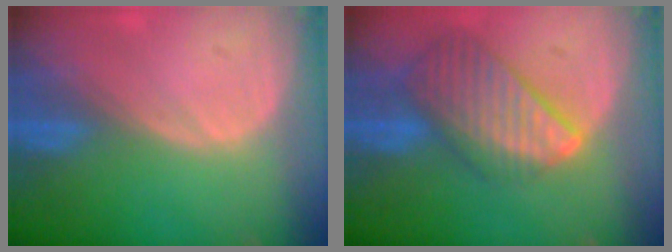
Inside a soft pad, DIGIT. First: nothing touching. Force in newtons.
{"total": 9.7, "press": 8.5, "slide": 4.7}